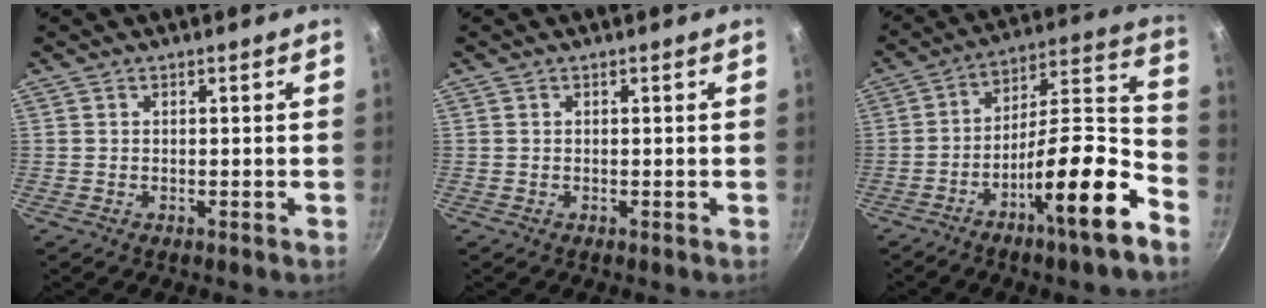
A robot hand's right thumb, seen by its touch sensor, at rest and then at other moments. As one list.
[{"total": 0.0}, {"total": 18.2, "force": [-9.5, 3.6, 15.1], "torque": [-0.201, 0.079, -0.162]}]